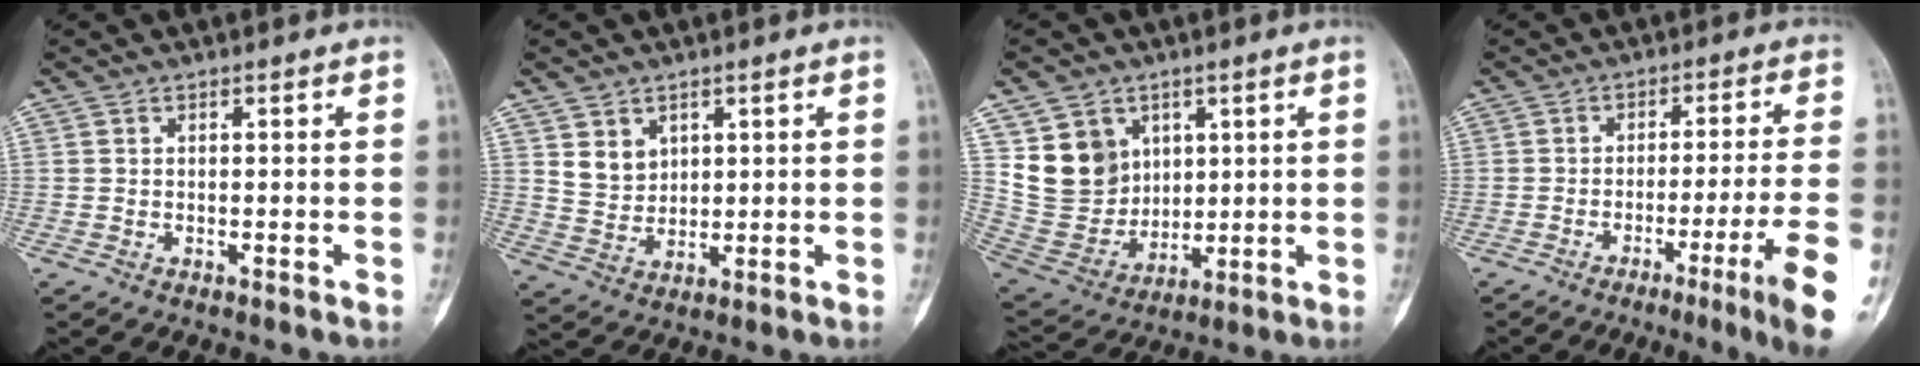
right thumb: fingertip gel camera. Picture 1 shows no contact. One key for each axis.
{"total": 4.9, "fx": 2.4, "fy": 3.8, "fz": 1.8, "tx": -0.012, "ty": -0.022, "tz": 0.055}
{"total": 12.5, "fx": 5.0, "fy": 10.4, "fz": 4.7, "tx": -0.060, "ty": -0.023, "tz": 0.117}
{"total": 13.1, "fx": -6.1, "fy": -0.1, "fz": 11.6, "tx": -0.162, "ty": 0.006, "tz": -0.087}